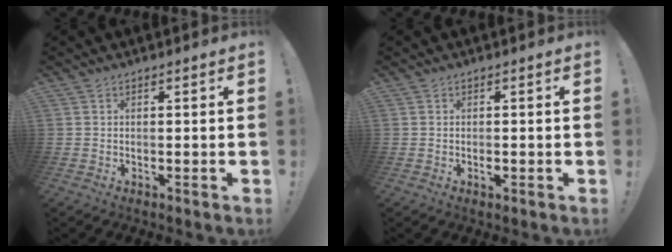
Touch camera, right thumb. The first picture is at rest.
{"total": 1.0, "force": [-0.6, 0.5, 0.6], "torque": [-0.001, -0.002, -0.011]}